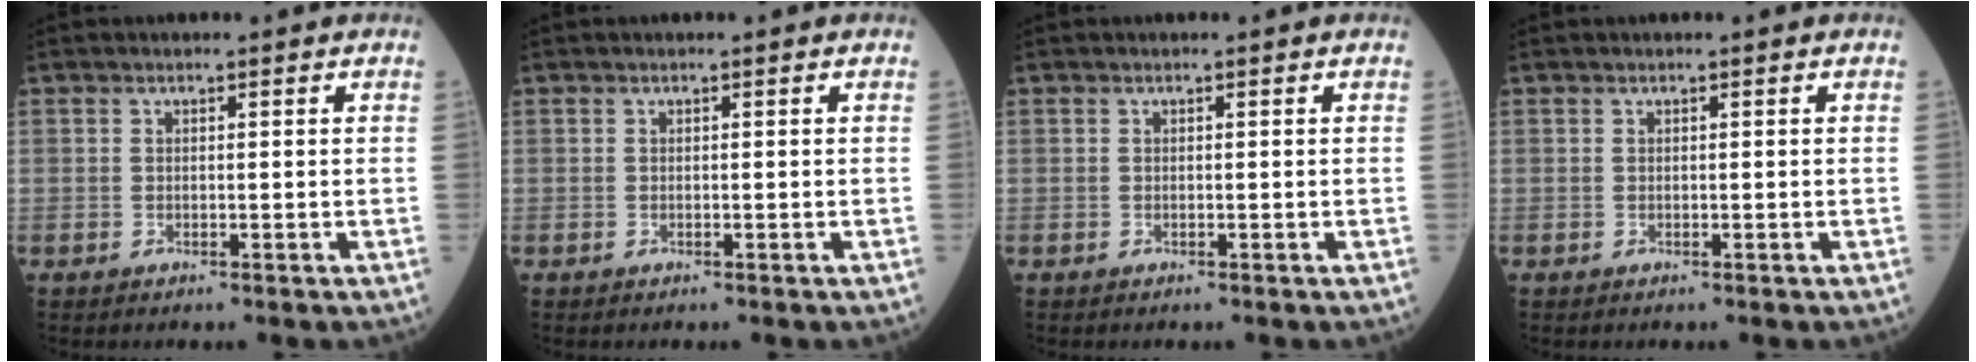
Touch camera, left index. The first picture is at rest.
{"total": 0.0}
{"total": 0.0}
{"total": 0.0}